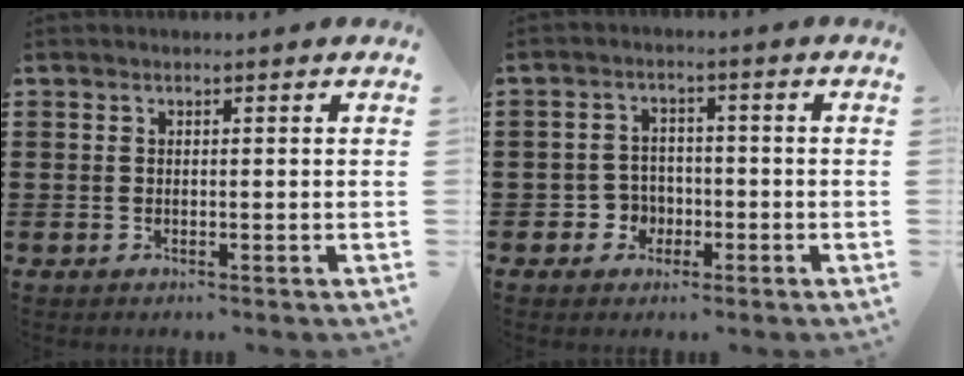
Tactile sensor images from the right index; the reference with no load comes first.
{"total": 3.6, "force": [-1.5, 3.1, 1.1], "torque": [-0.031, 0.002, -0.029]}